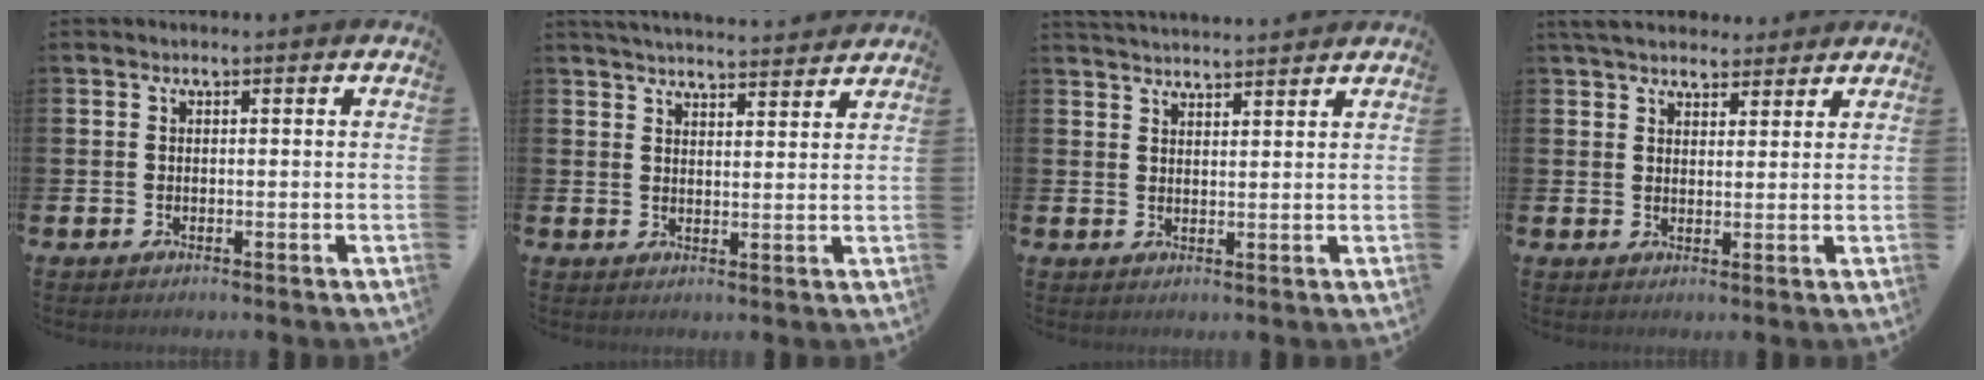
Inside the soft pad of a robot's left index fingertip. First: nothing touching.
{"total": 4.3, "force": [4.2, 0.0, 0.3], "torque": [-0.011, -0.028, 0.076]}
{"total": 3.3, "force": [3.3, 0.0, 0.2], "torque": [-0.006, -0.019, 0.059]}
{"total": 4.8, "force": [4.5, 1.6, 0.7], "torque": [-0.022, -0.014, 0.082]}